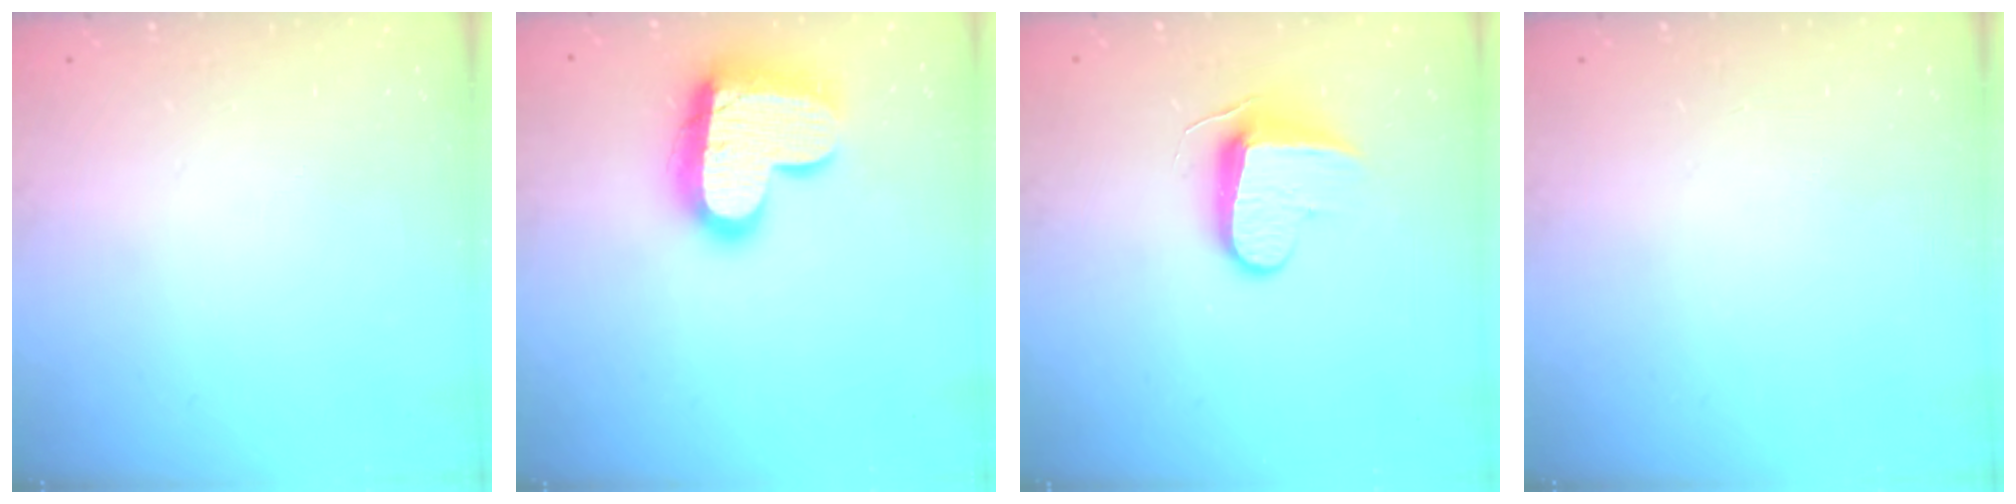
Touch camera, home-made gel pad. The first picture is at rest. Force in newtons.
{"total": 18.4, "press": 18.3, "slide": 1.7}
{"total": 8.7, "press": 8.7, "slide": 0.9}
{"total": 0.0}